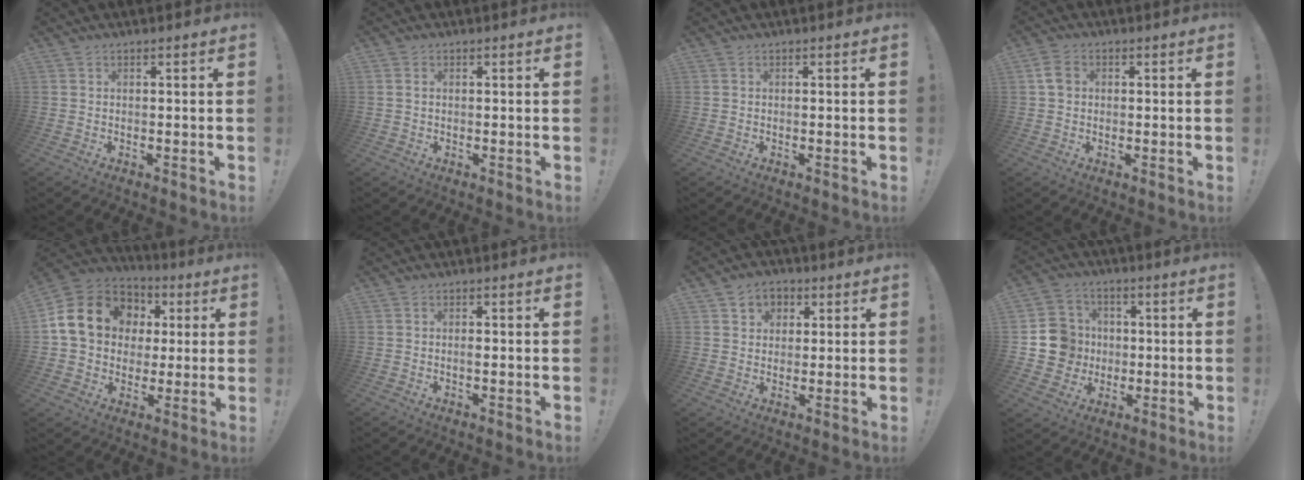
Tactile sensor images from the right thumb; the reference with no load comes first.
{"total": 1.0, "force": [0.2, 0.8, 0.6], "torque": [-0.015, 0.005, 0.004]}
{"total": 0.0}
{"total": 4.5, "force": [0.9, 3.4, 2.7], "torque": [-0.036, 0.004, 0.017]}
{"total": 19.6, "force": [4.5, 15.7, 10.8], "torque": [-0.177, 0.000, 0.102]}
{"total": 0.8, "force": [-0.3, 0.2, 0.8], "torque": [-0.006, -0.003, -0.007]}
{"total": 5.7, "force": [1.8, 5.1, 1.6], "torque": [-0.017, -0.007, 0.033]}
{"total": 12.0, "force": [-0.4, 11.6, 3.3], "torque": [-0.040, 0.013, 0.003]}